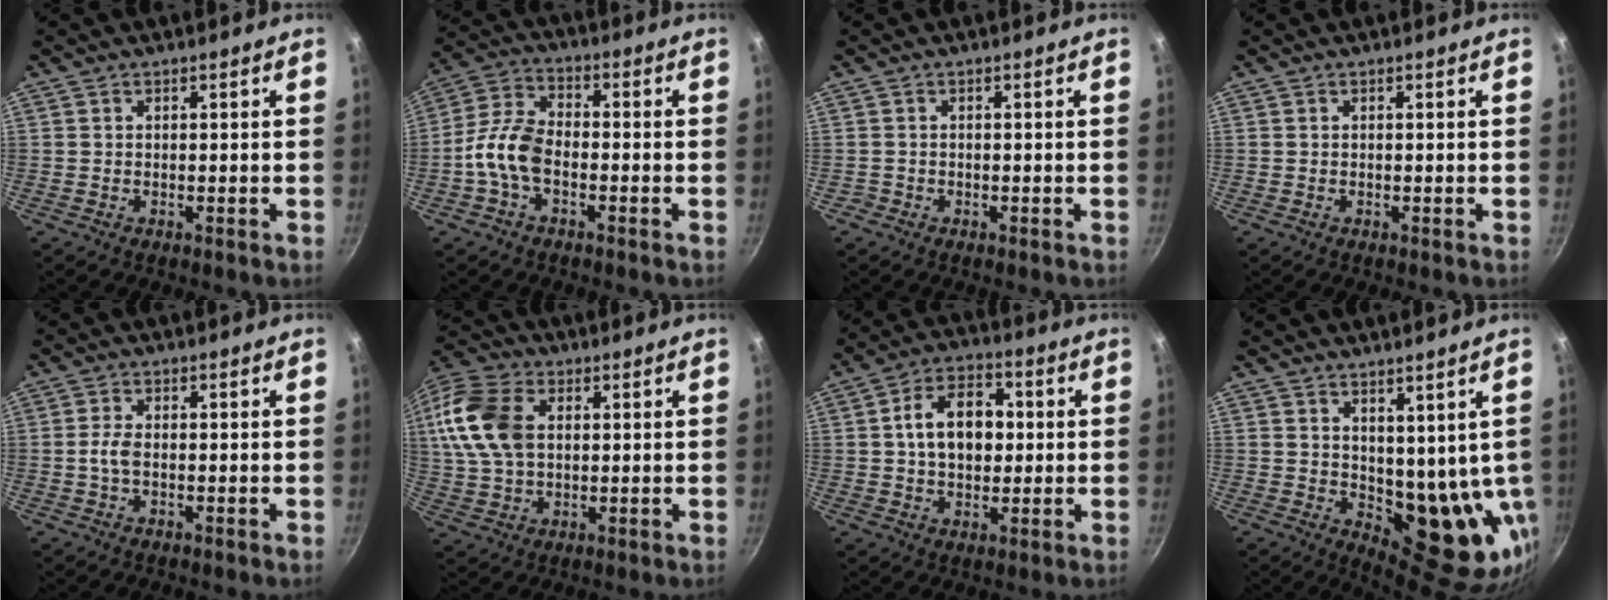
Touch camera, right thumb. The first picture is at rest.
{"total": 8.8, "force": [-2.8, 5.1, 6.6], "torque": [-0.127, 0.038, -0.067]}
{"total": 0.6, "force": [-0.3, 0.5, 0.0], "torque": [0.000, 0.004, -0.007]}
{"total": 0.0}
{"total": 2.7, "force": [-0.4, 1.3, 2.3], "torque": [-0.051, 0.009, -0.013]}
{"total": 16.0, "force": [2.9, 10.8, 11.5], "torque": [-0.225, 0.014, 0.050]}
{"total": 12.0, "force": [1.2, 8.2, 8.7], "torque": [-0.109, 0.017, 0.010]}
{"total": 12.1, "force": [2.7, 7.1, 9.4], "torque": [-0.090, -0.037, 0.061]}